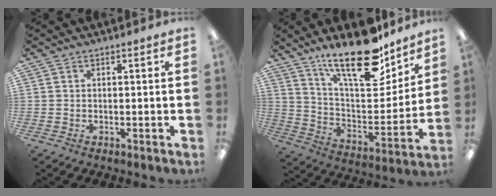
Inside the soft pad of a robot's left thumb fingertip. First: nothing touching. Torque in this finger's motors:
{"motor_torque": [1.19, 0.30, 1.40, -1.37, 0.38]}